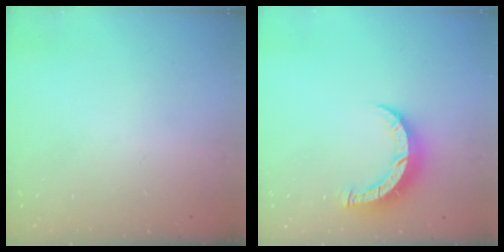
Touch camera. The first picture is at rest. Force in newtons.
{"total": 7.5, "press": 7.5, "slide": 0.5}